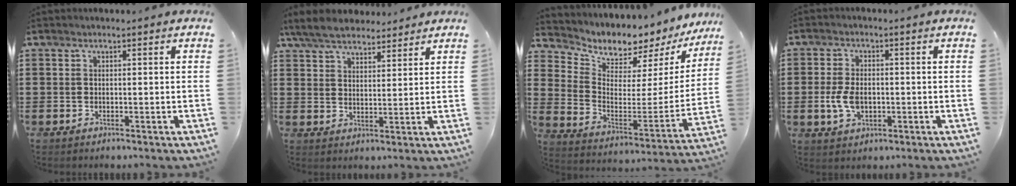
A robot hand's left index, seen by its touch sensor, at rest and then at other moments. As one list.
[{"total": 5.8, "force": [5.2, 1.9, 1.8], "torque": [-0.054, -0.008, 0.098]}, {"total": 4.9, "force": [4.7, 1.4, 0.0], "torque": [-0.029, -0.055, 0.075]}, {"total": 5.1, "force": [-0.5, 3.2, 4.0], "torque": [-0.103, -0.004, -0.016]}]